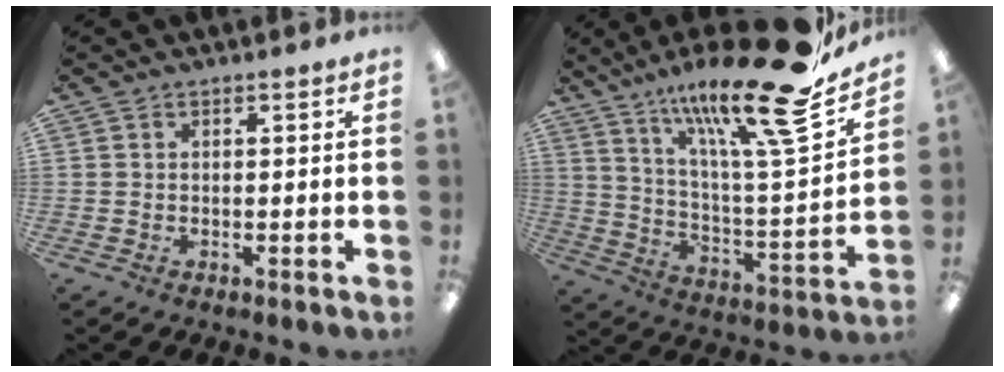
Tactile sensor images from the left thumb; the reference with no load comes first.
{"total": 23.8, "force": [17.3, 3.1, 16.0], "torque": [-0.255, -0.115, 0.269]}